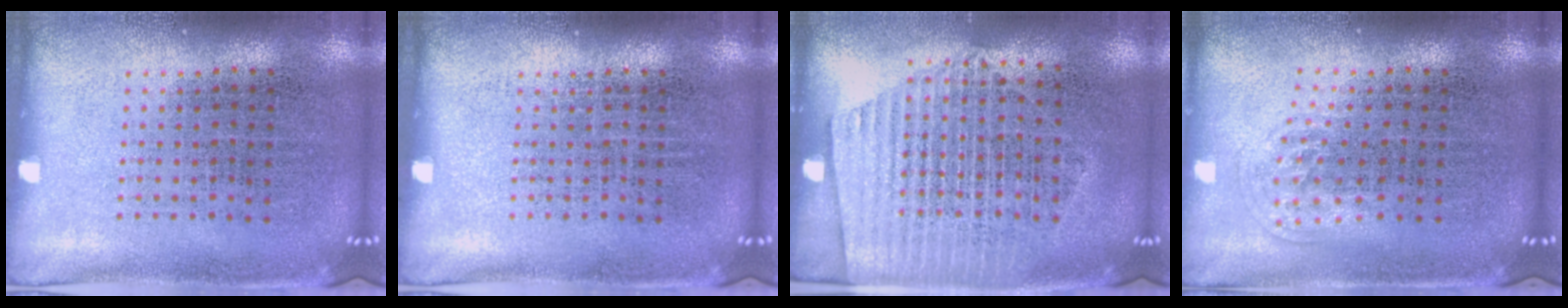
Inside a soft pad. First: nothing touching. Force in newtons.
{"total": 0.0}
{"total": 1.5, "press": 1.4, "slide": 0.7}
{"total": 1.0, "press": 0.7, "slide": 0.8}